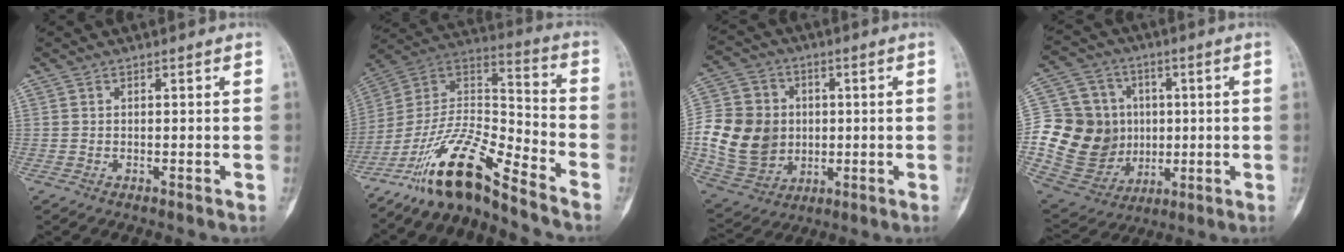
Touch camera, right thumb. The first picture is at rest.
{"total": 16.3, "force": [-12.9, 2.9, 9.5], "torque": [-0.177, 0.093, -0.242]}
{"total": 17.5, "force": [-0.3, 14.8, 9.4], "torque": [-0.161, 0.011, 0.010]}
{"total": 19.1, "force": [0.6, 17.0, 8.6], "torque": [-0.130, 0.022, 0.034]}